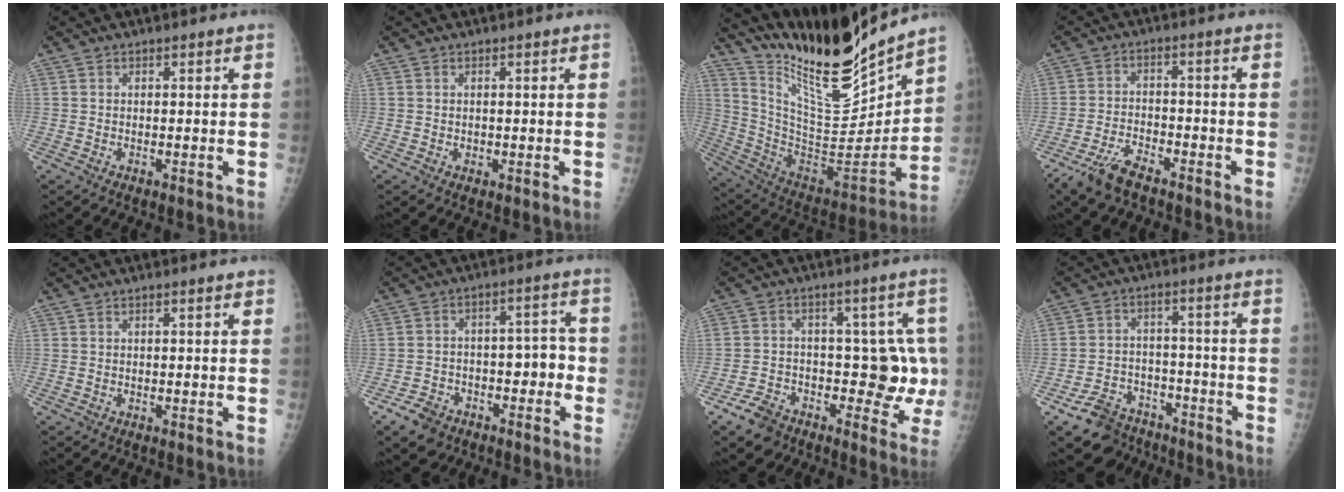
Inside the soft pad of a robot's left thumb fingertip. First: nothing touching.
{"total": 0.7, "force": [0.3, 0.6, 0.2], "torque": [0.006, -0.002, 0.005]}
{"total": 21.8, "force": [18.7, 3.2, 10.6], "torque": [-0.143, -0.115, 0.331]}
{"total": 6.6, "force": [-5.1, 2.1, 3.6], "torque": [-0.078, 0.013, -0.098]}
{"total": 0.0}
{"total": 9.9, "force": [-5.8, 6.5, 4.7], "torque": [-0.040, 0.068, -0.090]}
{"total": 12.3, "force": [-4.4, 8.1, 8.1], "torque": [-0.057, 0.037, -0.061]}
{"total": 11.9, "force": [-8.8, 7.5, 2.9], "torque": [-0.032, 0.069, -0.135]}